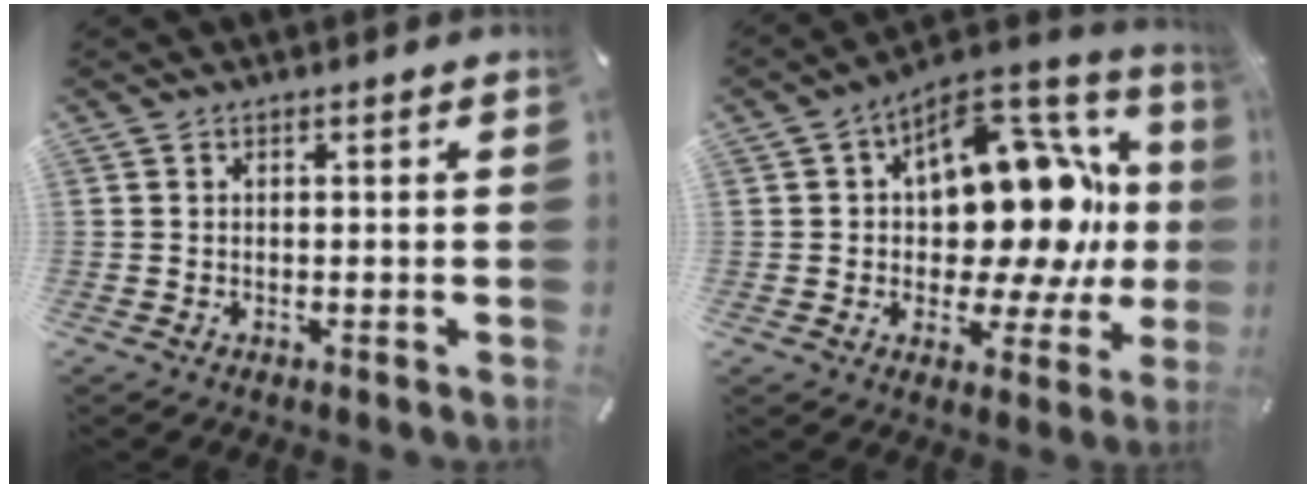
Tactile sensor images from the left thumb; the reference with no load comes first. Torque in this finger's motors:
{"motor_torque": [0.23, 1.39, 1.20, 0.67, 0.13]}